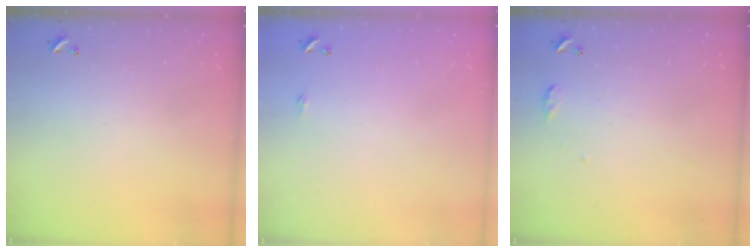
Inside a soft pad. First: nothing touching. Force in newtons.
{"total": 2.2, "press": 2.1, "slide": 0.4}
{"total": 5.9, "press": 5.8, "slide": 0.7}